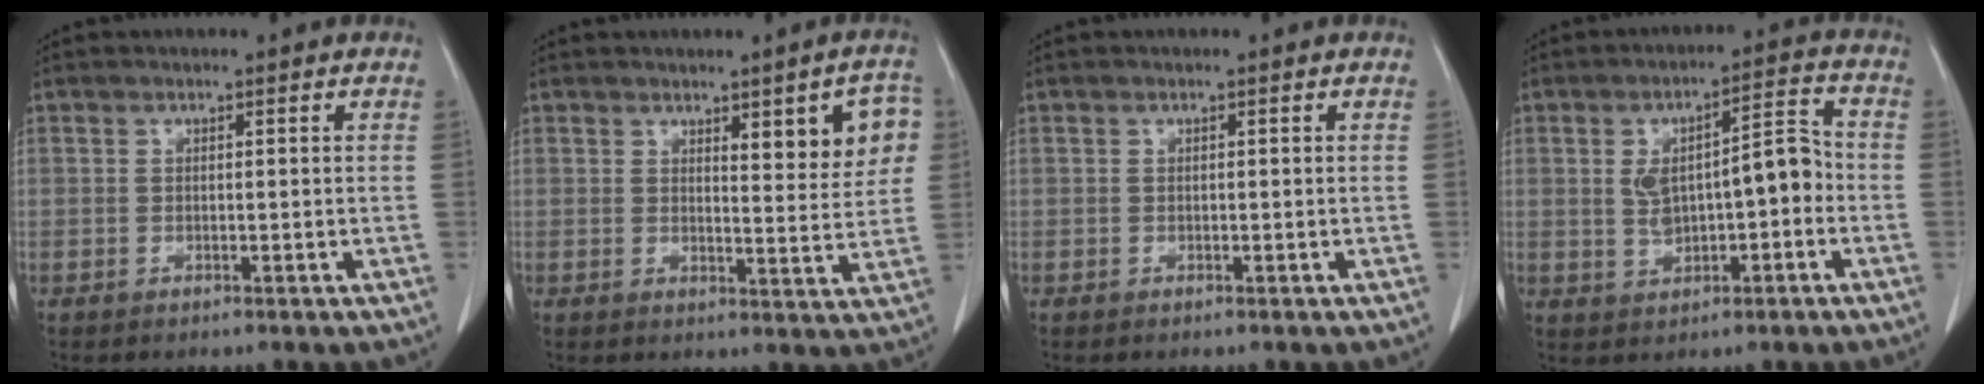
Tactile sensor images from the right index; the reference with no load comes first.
{"total": 7.6, "force": [2.9, 1.9, 6.8], "torque": [-0.078, 0.003, 0.036]}
{"total": 0.0}
{"total": 8.8, "force": [-0.7, 3.3, 8.1], "torque": [-0.135, 0.031, -0.002]}